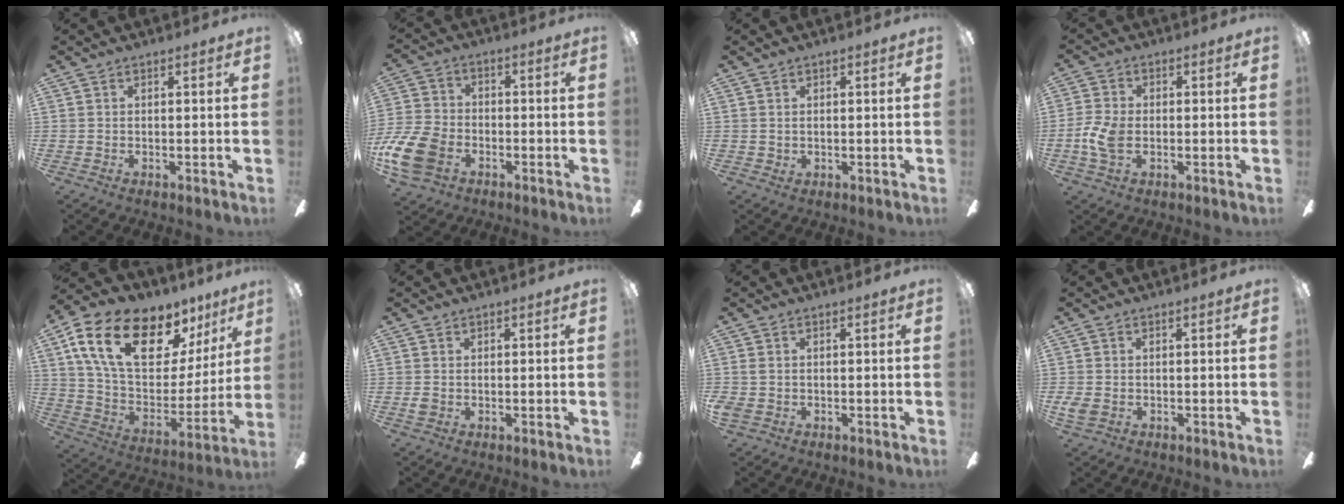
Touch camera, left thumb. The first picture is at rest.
{"total": 12.5, "force": [-5.4, 8.6, 7.2], "torque": [-0.169, 0.031, -0.100]}
{"total": 0.9, "force": [0.6, 0.7, 0.1], "torque": [-0.001, 0.003, 0.011]}
{"total": 6.5, "force": [-1.2, 4.1, 4.9], "torque": [-0.107, 0.005, -0.024]}
{"total": 22.2, "force": [12.8, 11.7, 13.9], "torque": [-0.243, -0.062, 0.229]}
{"total": 1.2, "force": [-0.1, 1.0, 0.5], "torque": [-0.010, 0.003, -0.002]}
{"total": 1.4, "force": [-0.5, 1.0, 0.9], "torque": [-0.017, 0.005, -0.010]}
{"total": 2.5, "force": [-0.9, 1.6, 1.7], "torque": [-0.040, -0.001, -0.018]}